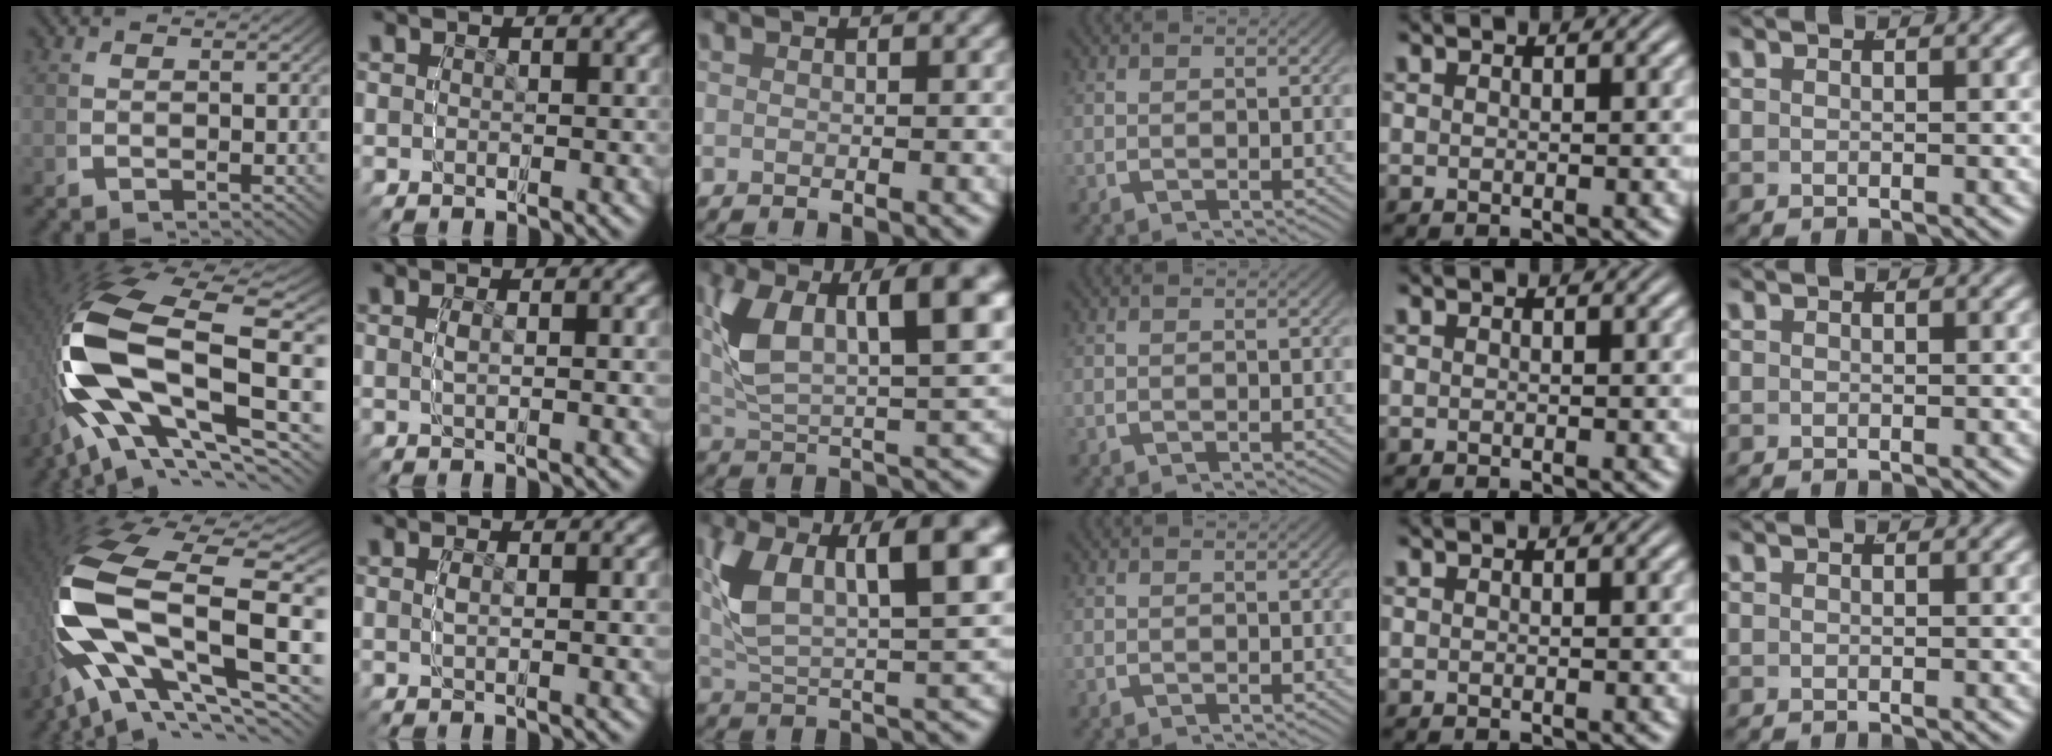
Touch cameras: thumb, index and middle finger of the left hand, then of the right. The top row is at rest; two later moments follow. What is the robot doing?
{"motion": "grasp_and_lifting", "object": "button"}